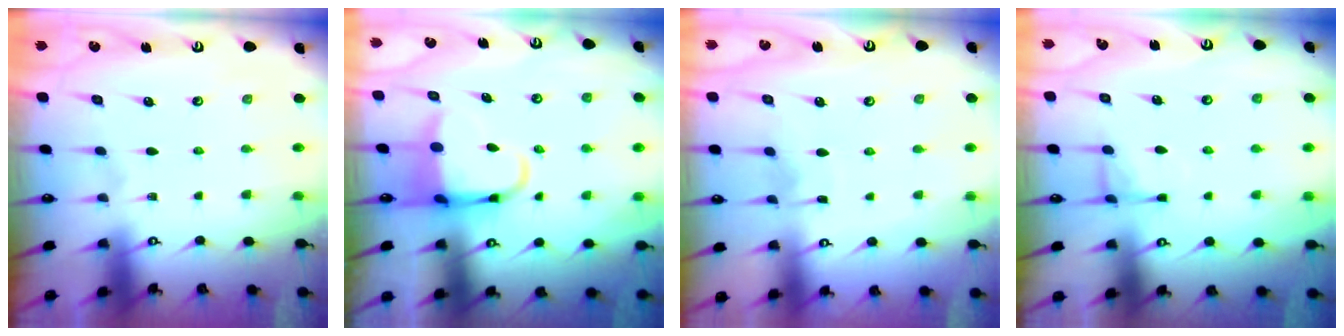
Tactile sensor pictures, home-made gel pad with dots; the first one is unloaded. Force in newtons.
{"total": 6.3, "press": 6.1, "slide": 1.4}
{"total": 5.3, "press": 5.2, "slide": 0.5}
{"total": 4.9, "press": 4.8, "slide": 0.9}